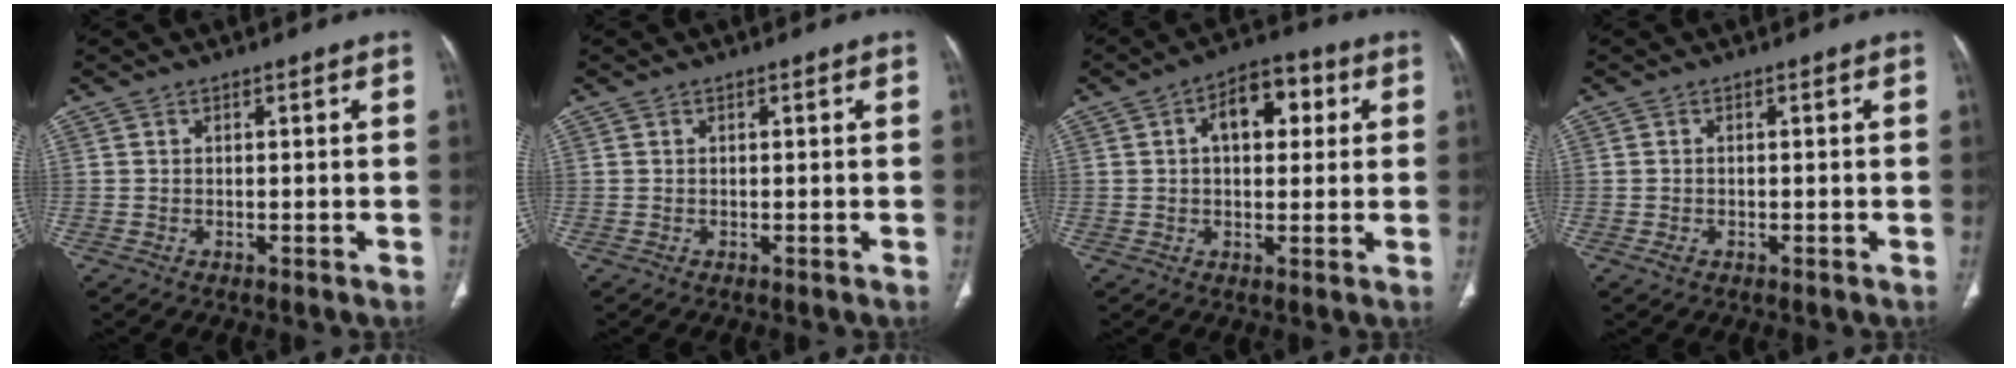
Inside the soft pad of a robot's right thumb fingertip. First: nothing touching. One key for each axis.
{"total": 0.0}
{"total": 9.7, "fx": 2.6, "fy": 5.6, "fz": 7.4, "tx": -0.083, "ty": 0.016, "tz": 0.033}
{"total": 0.9, "fx": -0.5, "fy": 0.5, "fz": 0.6, "tx": -0.017, "ty": 0.004, "tz": -0.006}